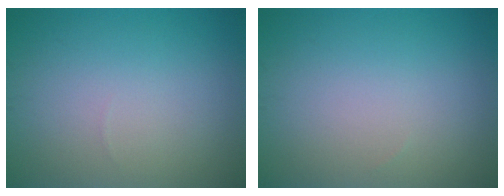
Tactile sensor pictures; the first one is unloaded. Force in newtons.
{"total": 0.0}